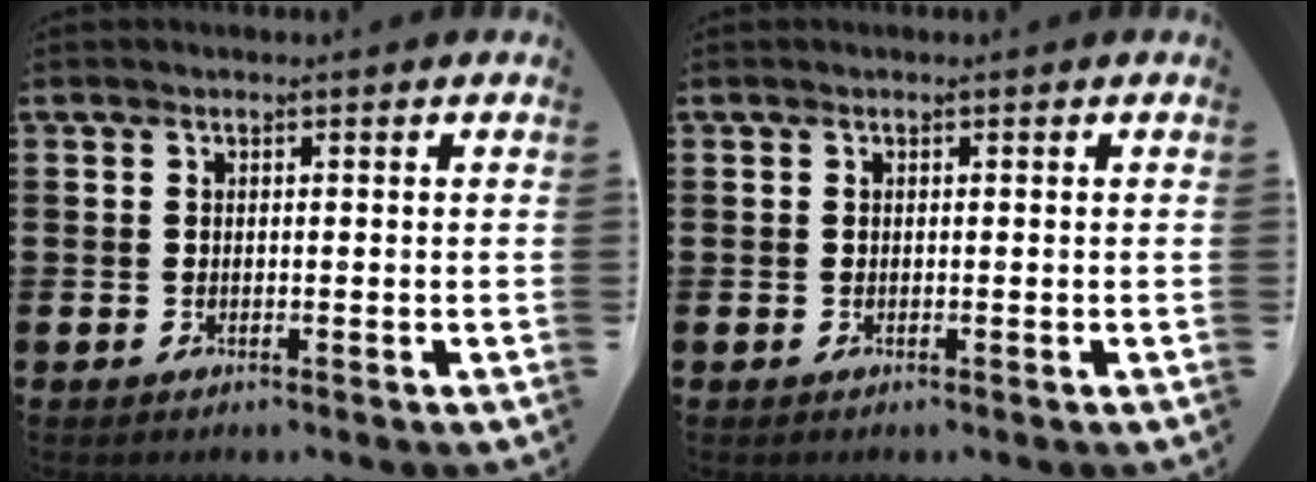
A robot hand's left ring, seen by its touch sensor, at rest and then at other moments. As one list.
[{"total": 0.0}]